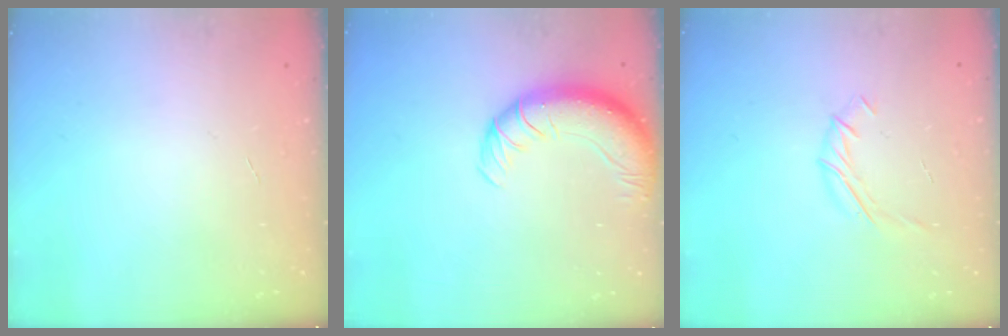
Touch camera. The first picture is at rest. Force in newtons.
{"total": 12.3, "press": 11.9, "slide": 3.2}
{"total": 5.8, "press": 5.7, "slide": 1.1}